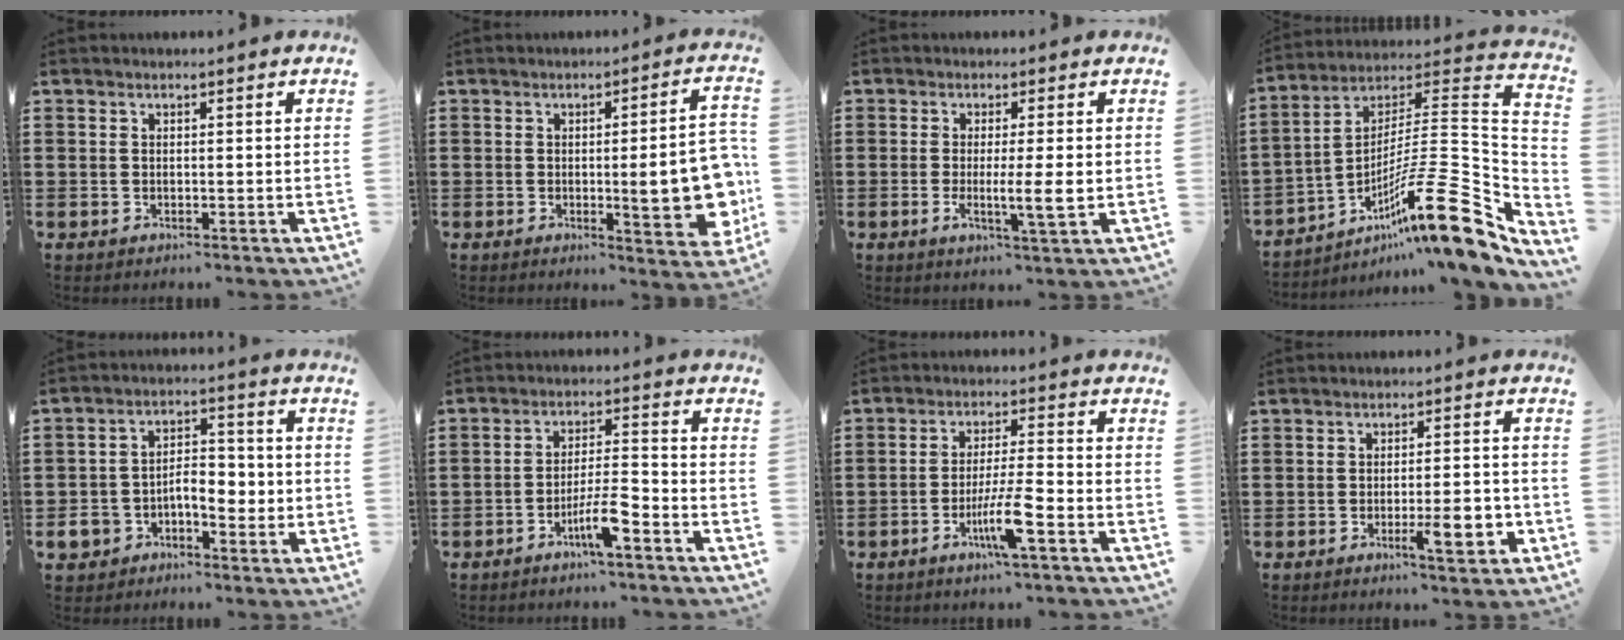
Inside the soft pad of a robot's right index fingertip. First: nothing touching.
{"total": 10.8, "force": [-1.3, 2.5, 10.5], "torque": [-0.136, -0.014, -0.018]}
{"total": 5.2, "force": [-0.5, 0.2, 5.2], "torque": [-0.090, -0.011, -0.011]}
{"total": 17.9, "force": [-8.3, 2.9, 15.5], "torque": [-0.232, -0.006, -0.145]}
{"total": 6.1, "force": [-2.1, 4.4, 3.7], "torque": [-0.071, 0.008, -0.044]}
{"total": 6.1, "force": [-3.5, 0.7, 4.9], "torque": [-0.100, -0.005, -0.067]}
{"total": 7.3, "force": [-3.2, 0.4, 6.6], "torque": [-0.132, -0.015, -0.061]}
{"total": 7.0, "force": [-2.5, 1.7, 6.3], "torque": [-0.079, -0.009, -0.038]}